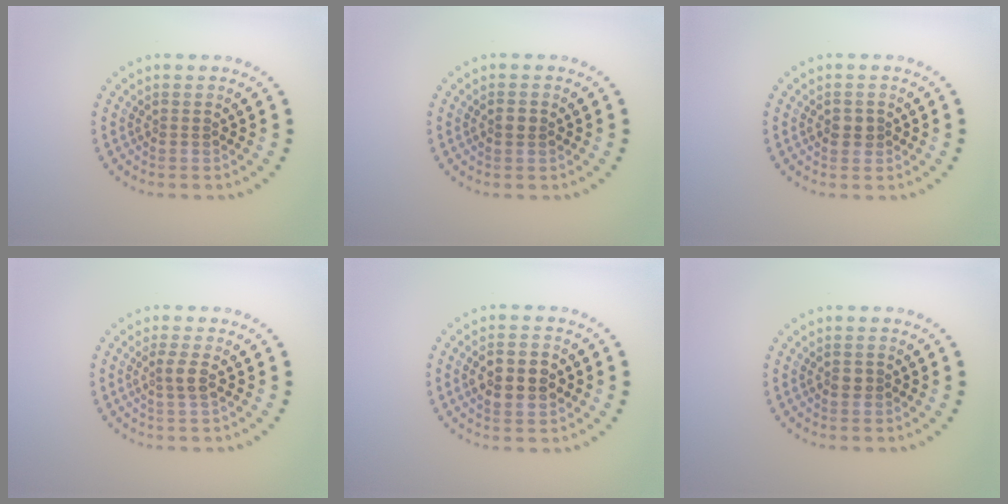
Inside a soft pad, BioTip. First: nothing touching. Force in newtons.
{"total": 1.1, "press": 1.1, "slide": 0.1}
{"total": 1.4, "press": 1.4, "slide": 0.2}
{"total": 1.6, "press": 1.3, "slide": 0.8}
{"total": 4.5, "press": 4.5, "slide": 0.0}
{"total": 1.0, "press": 0.9, "slide": 0.2}